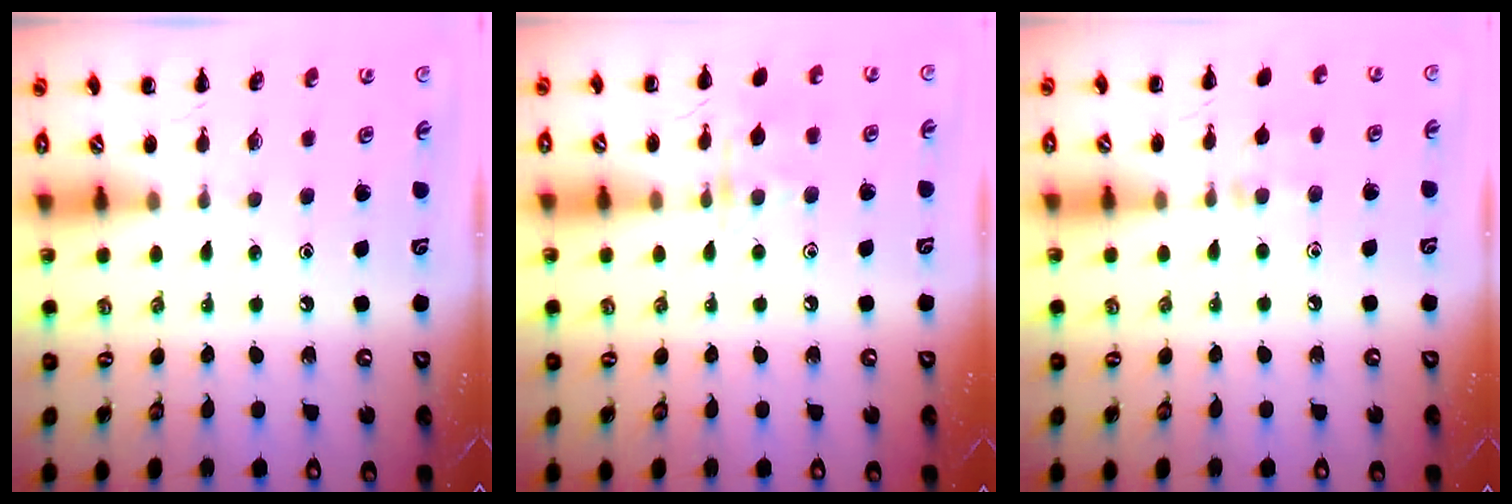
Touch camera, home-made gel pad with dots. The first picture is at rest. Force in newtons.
{"total": 8.1, "press": 8.1, "slide": 1.2}
{"total": 6.4, "press": 6.0, "slide": 2.3}